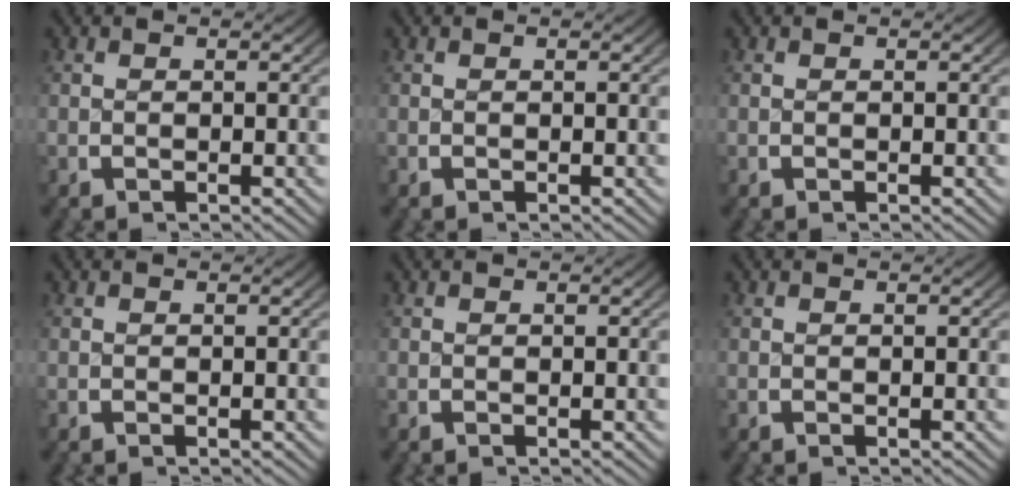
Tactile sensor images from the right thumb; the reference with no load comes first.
{"total": 0.0}
{"total": 0.0}
{"total": 0.0}
{"total": 0.0}
{"total": 0.0}